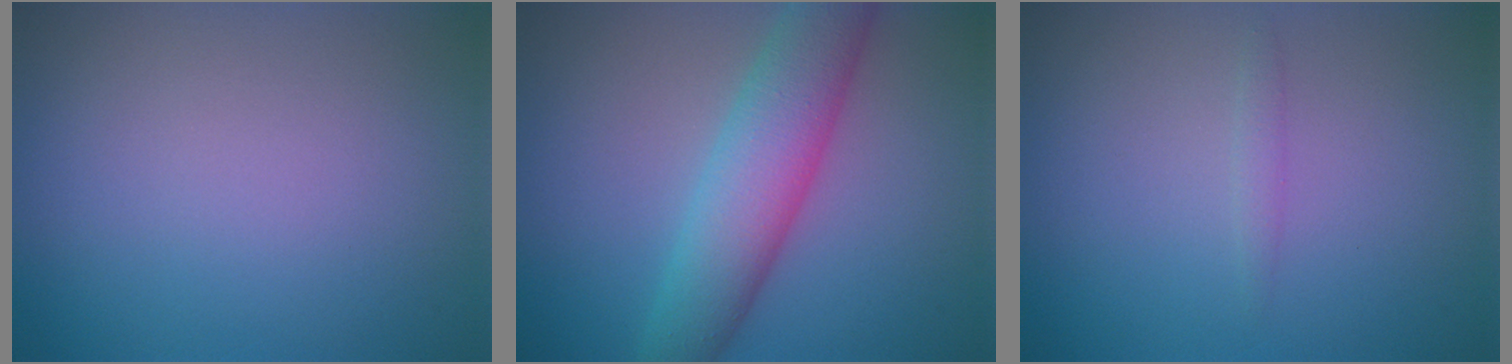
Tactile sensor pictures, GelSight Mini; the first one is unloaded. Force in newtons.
{"total": 6.4, "press": 6.4, "slide": 0.2}
{"total": 0.7, "press": 0.7, "slide": 0.0}